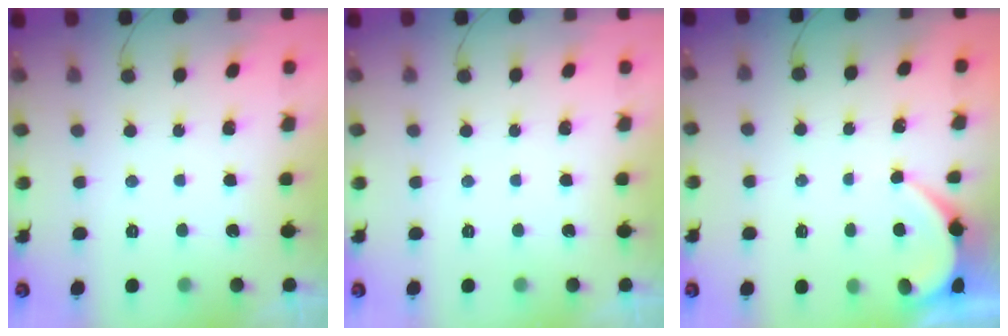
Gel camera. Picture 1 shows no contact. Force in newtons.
{"total": 0.0}
{"total": 1.9, "press": 1.9, "slide": 0.3}